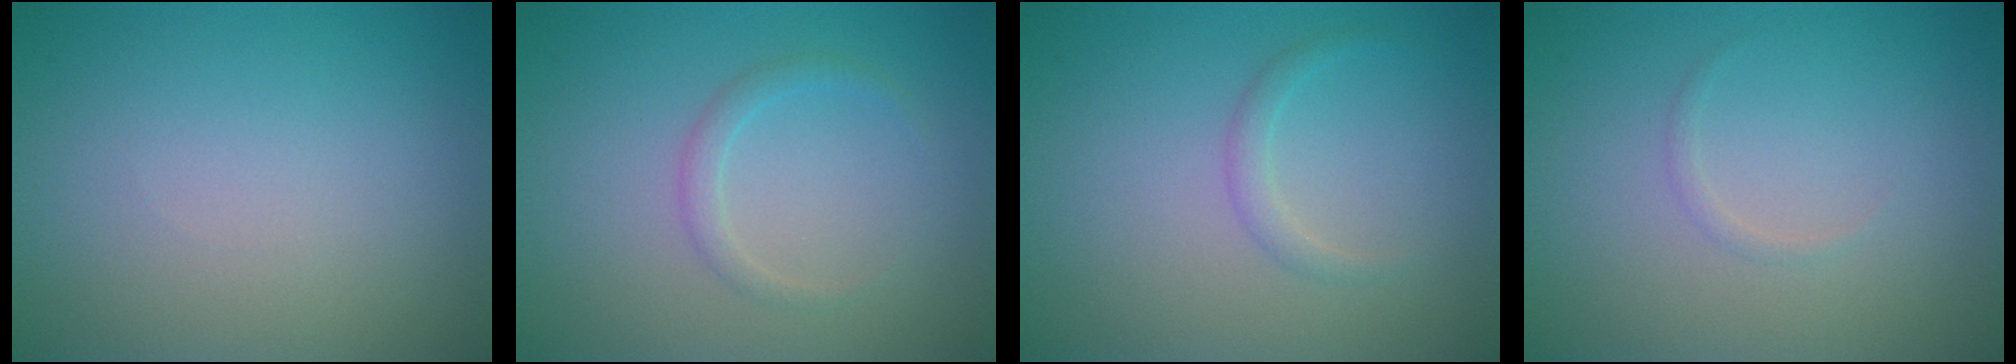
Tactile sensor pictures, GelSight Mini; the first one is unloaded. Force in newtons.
{"total": 1.3, "press": 1.3, "slide": 0.1}
{"total": 1.1, "press": 1.1, "slide": 0.1}
{"total": 0.6, "press": 0.6, "slide": 0.1}